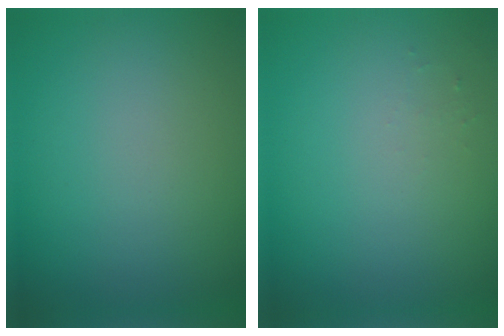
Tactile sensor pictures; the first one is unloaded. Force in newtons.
{"total": 0.5, "press": 0.5, "slide": 0.2}